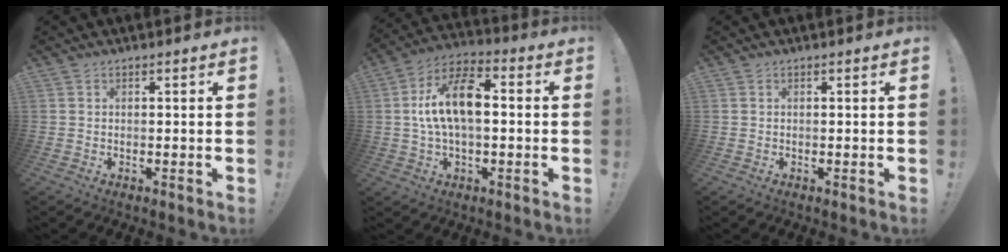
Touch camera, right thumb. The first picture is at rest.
{"total": 13.9, "force": [1.1, 7.1, 12.0], "torque": [-0.206, 0.010, 0.020]}
{"total": 0.0}